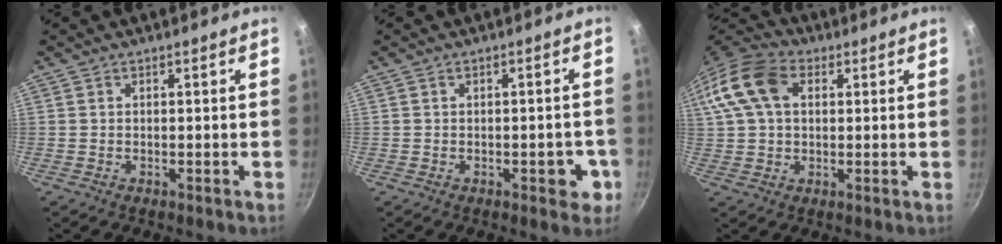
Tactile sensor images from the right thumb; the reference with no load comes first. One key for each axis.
{"total": 4.7, "fx": -1.6, "fy": 2.4, "fz": 3.7, "tx": -0.021, "ty": 0.010, "tz": -0.020}
{"total": 14.9, "fx": 4.1, "fy": 10.0, "fz": 10.3, "tx": -0.203, "ty": 0.026, "tz": 0.061}